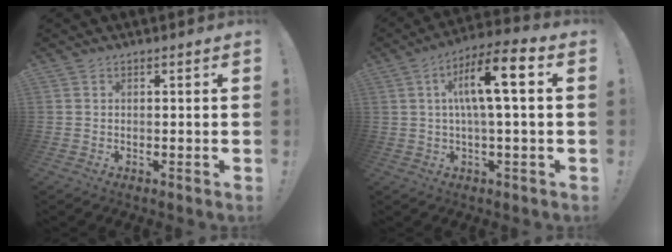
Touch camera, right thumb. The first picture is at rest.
{"total": 12.3, "force": [2.0, 2.4, 11.9], "torque": [-0.209, 0.009, 0.026]}